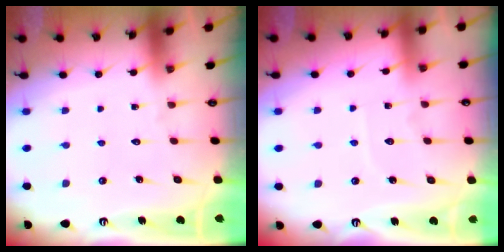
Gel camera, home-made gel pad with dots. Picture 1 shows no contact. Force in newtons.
{"total": 5.5, "press": 5.4, "slide": 0.5}